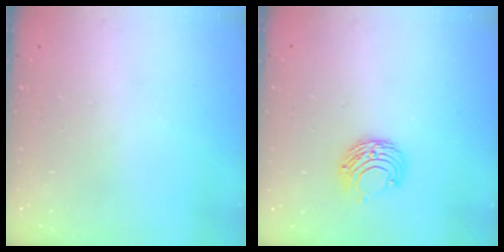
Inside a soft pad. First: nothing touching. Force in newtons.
{"total": 7.5, "press": 7.5, "slide": 0.7}